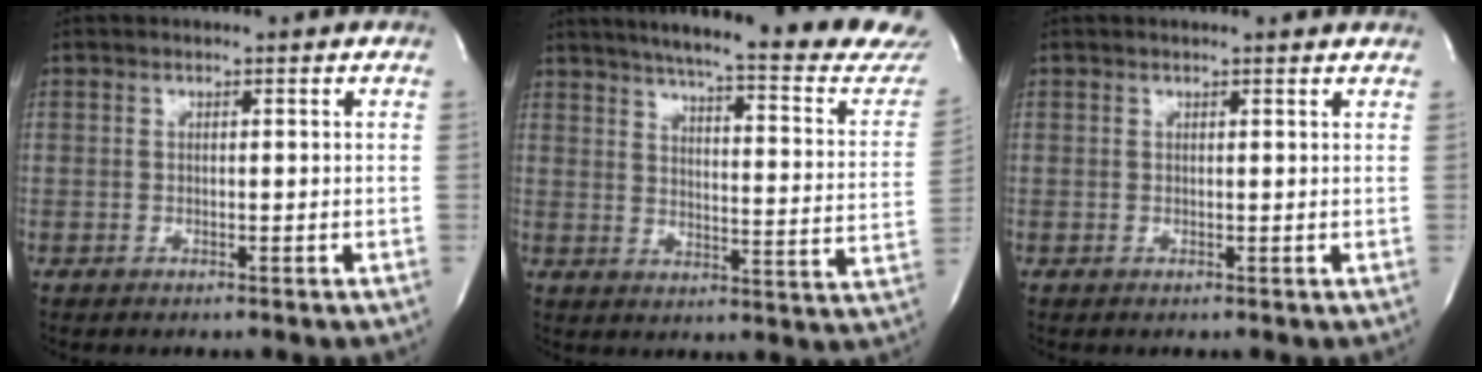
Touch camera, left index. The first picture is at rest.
{"total": 27.6, "force": [24.9, 1.2, 11.8], "torque": [-0.181, -0.096, 0.300]}
{"total": 2.4, "force": [2.3, 0.1, 0.6], "torque": [-0.014, 0.002, 0.017]}